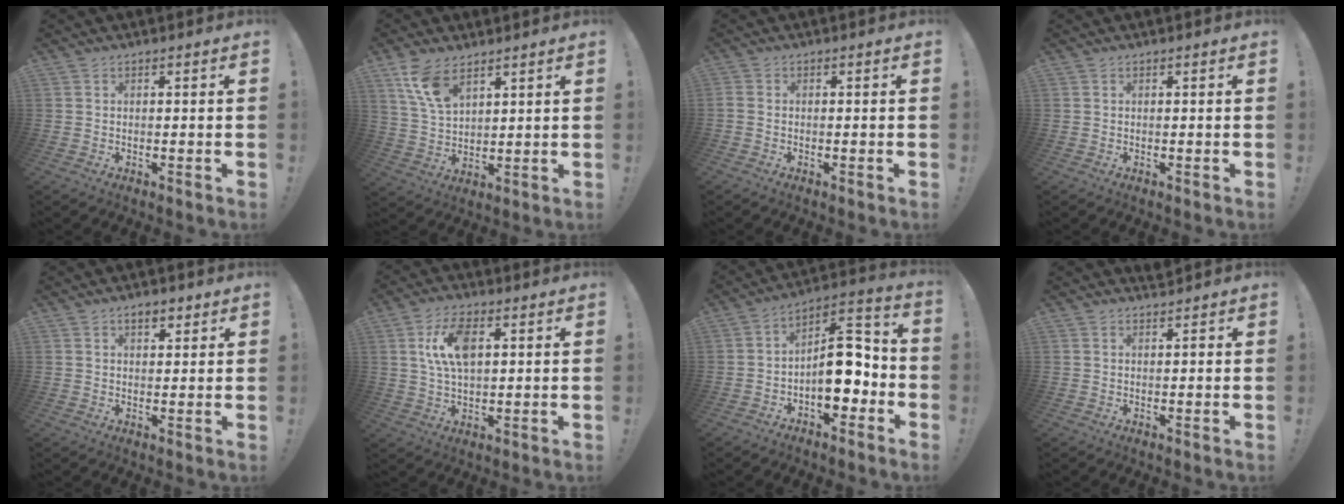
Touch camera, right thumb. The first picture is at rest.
{"total": 9.8, "force": [6.5, 4.6, 5.7], "torque": [-0.104, -0.028, 0.125]}
{"total": 0.8, "force": [-0.5, 0.3, 0.6], "torque": [-0.014, 0.003, -0.007]}
{"total": 0.0}
{"total": 3.6, "force": [2.2, 1.9, 2.2], "torque": [-0.028, -0.005, 0.036]}
{"total": 10.6, "force": [3.0, 5.6, 8.5], "torque": [-0.153, 0.007, 0.053]}
{"total": 14.0, "force": [-3.2, 7.7, 11.2], "torque": [-0.158, 0.026, -0.046]}
{"total": 0.8, "force": [0.8, 0.1, 0.2], "torque": [0.005, -0.007, 0.014]}